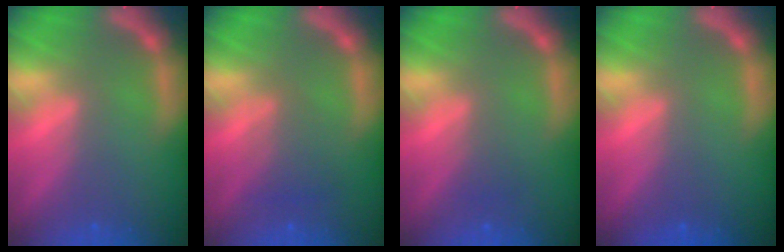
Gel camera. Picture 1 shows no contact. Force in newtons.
{"total": 2.5}
{"total": 1.0}
{"total": 0.0}